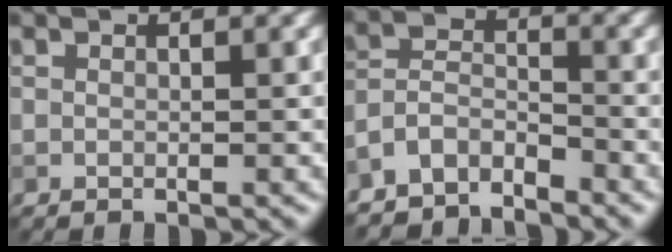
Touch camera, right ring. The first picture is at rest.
{"total": 4.6, "force": [-4.1, 1.6, 1.3], "torque": [-0.021, -0.001, -0.088]}